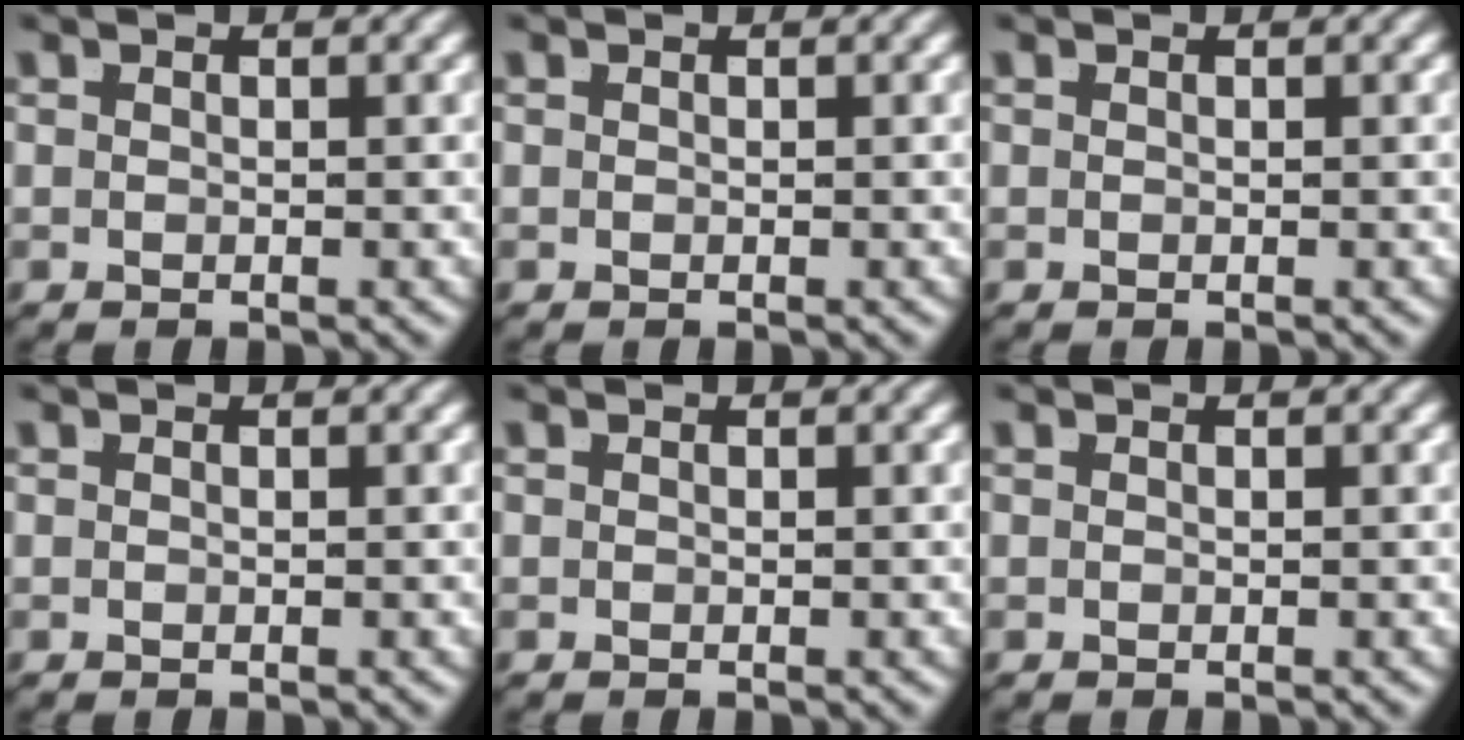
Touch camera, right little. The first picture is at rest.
{"total": 0.0}
{"total": 0.0}
{"total": 0.0}
{"total": 0.0}
{"total": 0.0}